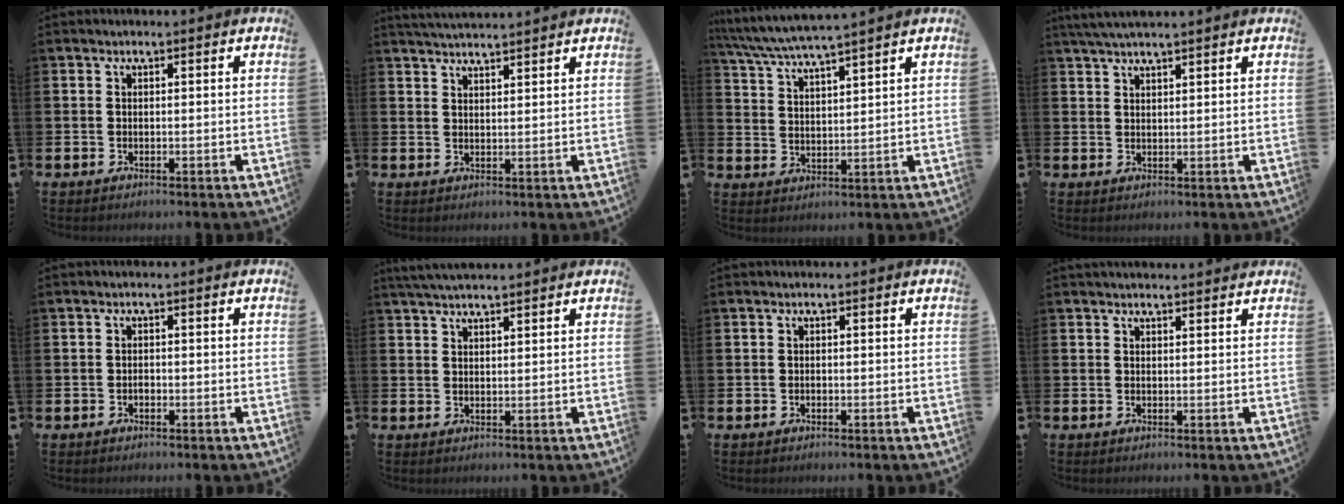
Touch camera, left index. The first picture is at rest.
{"total": 3.1, "force": [3.1, -0.1, 0.2], "torque": [-0.012, -0.014, 0.058]}
{"total": 5.3, "force": [5.1, -0.4, 1.5], "torque": [-0.048, -0.029, 0.087]}
{"total": 3.2, "force": [2.9, 0.1, 1.2], "torque": [-0.032, -0.002, 0.055]}
{"total": 0.8, "force": [-0.4, 0.5, 0.4], "torque": [-0.011, 0.001, -0.007]}
{"total": 3.4, "force": [3.2, 0.4, 1.1], "torque": [-0.023, -0.009, 0.058]}
{"total": 0.0}
{"total": 1.4, "force": [1.4, 0.1, 0.1], "torque": [0.003, -0.006, 0.024]}